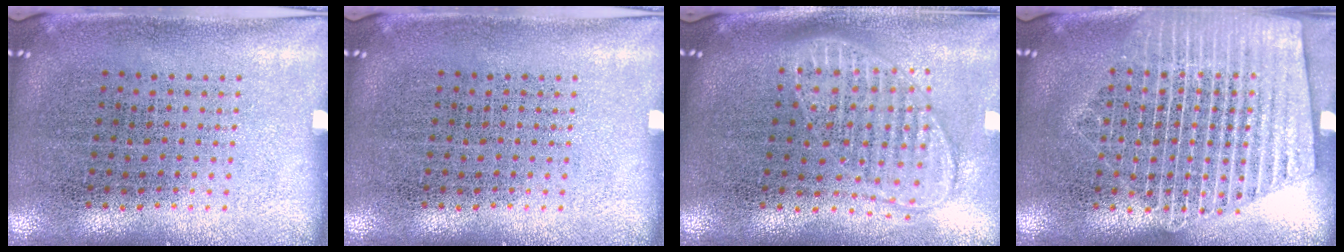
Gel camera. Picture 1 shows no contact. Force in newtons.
{"total": 0.0}
{"total": 1.8, "press": 1.5, "slide": 1.0}
{"total": 2.1, "press": 2.1, "slide": 0.2}